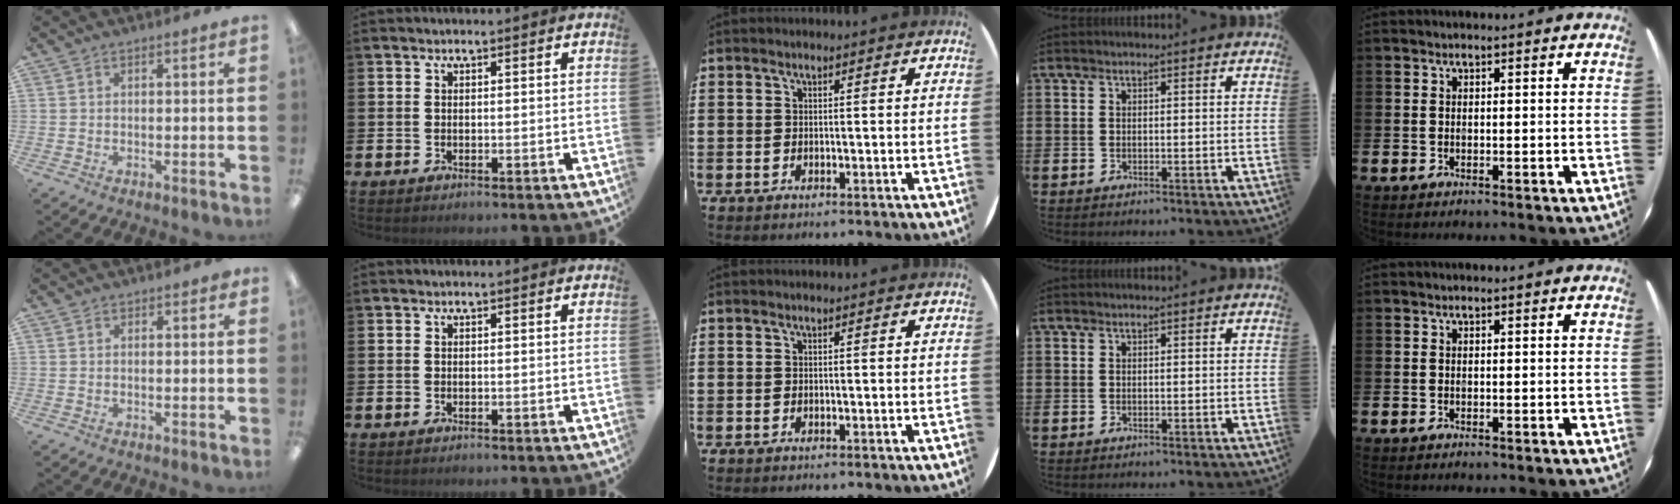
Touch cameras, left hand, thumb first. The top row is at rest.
{"thumb": {"total": 0.5, "force": [0.1, 0.3, 0.4], "torque": [-0.009, 0.002, 0.002]}}